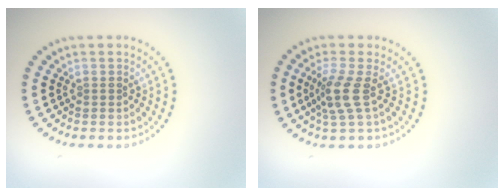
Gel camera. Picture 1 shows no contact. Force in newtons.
{"total": 2.7, "press": 2.1, "slide": 1.7}